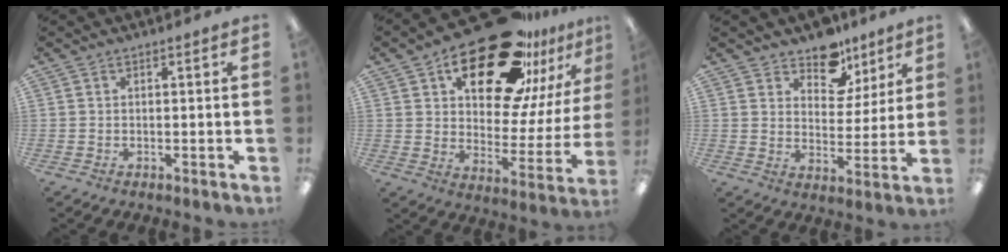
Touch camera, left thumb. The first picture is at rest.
{"total": 27.4, "force": [17.7, 12.6, 16.7], "torque": [-0.234, -0.102, 0.292]}
{"total": 10.9, "force": [8.6, 6.0, 3.0], "torque": [-0.042, -0.059, 0.158]}